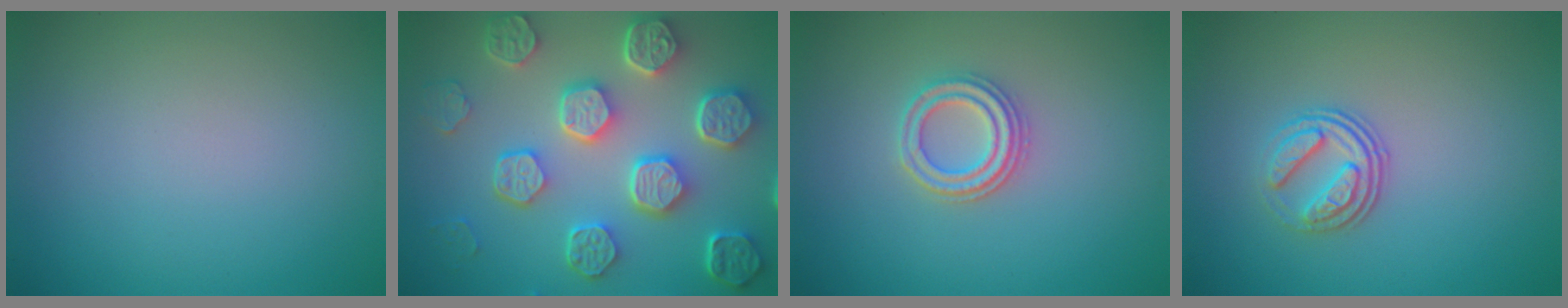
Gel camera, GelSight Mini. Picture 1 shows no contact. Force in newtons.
{"total": 8.6, "press": 6.5, "slide": 5.7}
{"total": 2.7, "press": 2.6, "slide": 1.0}
{"total": 3.1, "press": 2.4, "slide": 1.9}